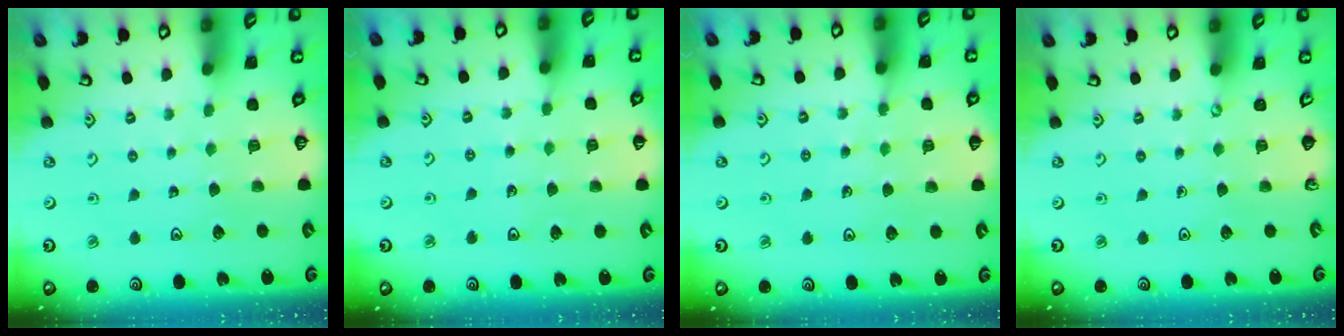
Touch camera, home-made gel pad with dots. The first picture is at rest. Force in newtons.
{"total": 2.4, "press": 2.1, "slide": 1.2}
{"total": 4.4, "press": 4.3, "slide": 0.8}
{"total": 0.0}